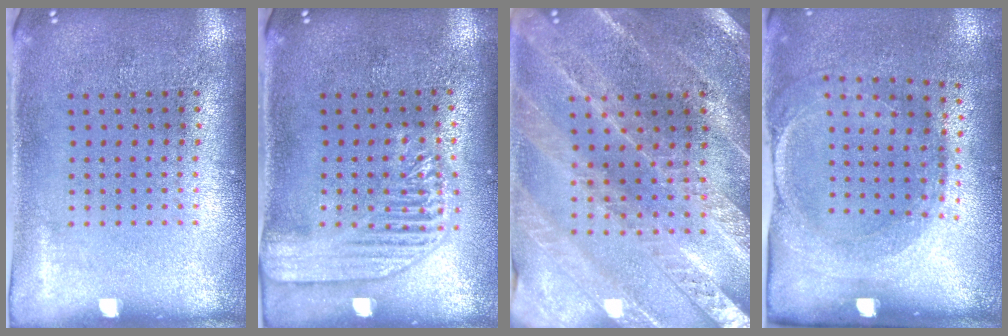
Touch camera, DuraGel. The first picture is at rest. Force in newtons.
{"total": 2.0, "press": 1.8, "slide": 0.7}
{"total": 2.4, "press": 2.4, "slide": 0.4}
{"total": 1.7, "press": 1.3, "slide": 1.1}